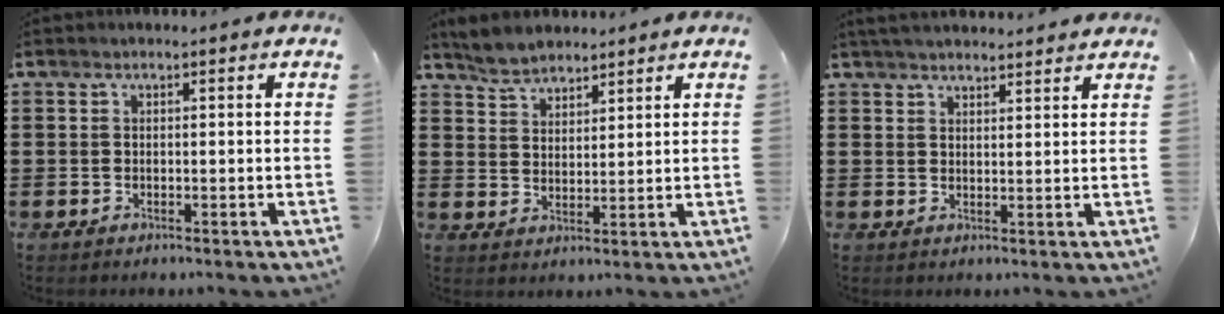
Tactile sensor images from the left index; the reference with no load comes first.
{"total": 4.2, "force": [4.0, 1.4, 0.6], "torque": [-0.026, -0.001, 0.076]}
{"total": 3.1, "force": [3.1, 0.3, 0.3], "torque": [-0.013, -0.003, 0.059]}